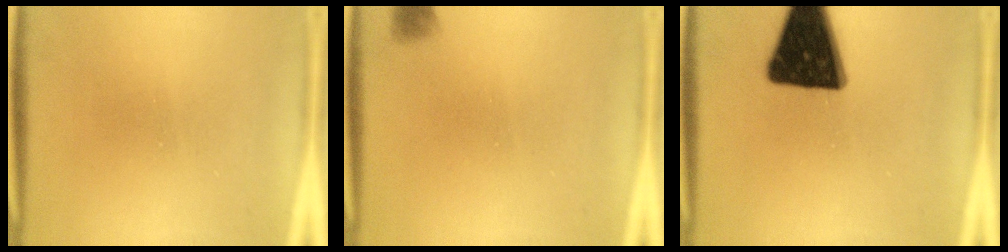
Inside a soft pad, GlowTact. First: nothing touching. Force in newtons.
{"total": 1.2}
{"total": 18.5}